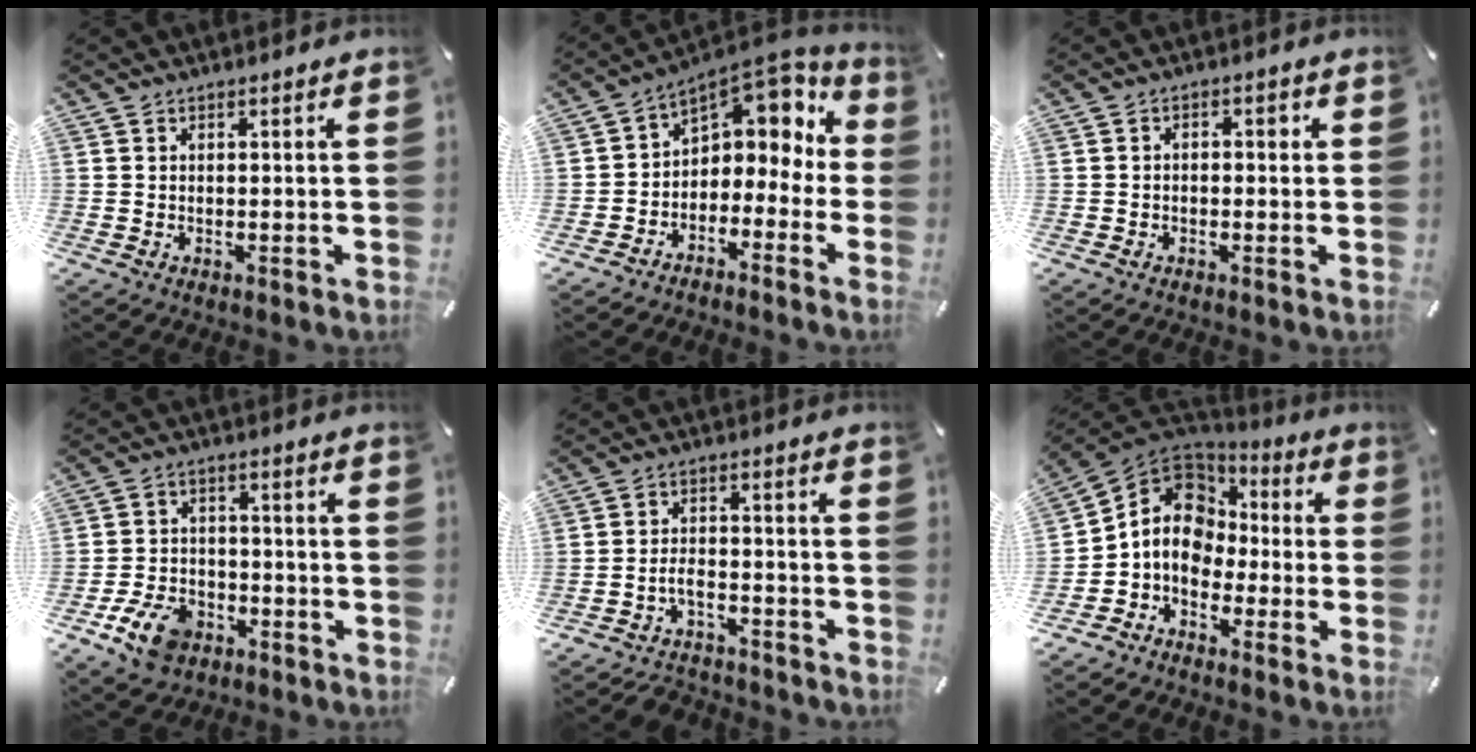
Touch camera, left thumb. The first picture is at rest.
{"total": 5.6, "force": [1.9, 4.8, 2.0], "torque": [-0.030, -0.034, 0.037]}
{"total": 1.8, "force": [-0.8, 1.0, 1.2], "torque": [-0.024, 0.009, -0.019]}
{"total": 9.6, "force": [-5.0, 6.5, 4.9], "torque": [-0.102, 0.030, -0.088]}
{"total": 4.7, "force": [-3.3, 2.4, 2.2], "torque": [-0.049, 0.014, -0.067]}
{"total": 11.0, "force": [-1.0, 9.4, 5.6], "torque": [-0.124, 0.013, -0.017]}